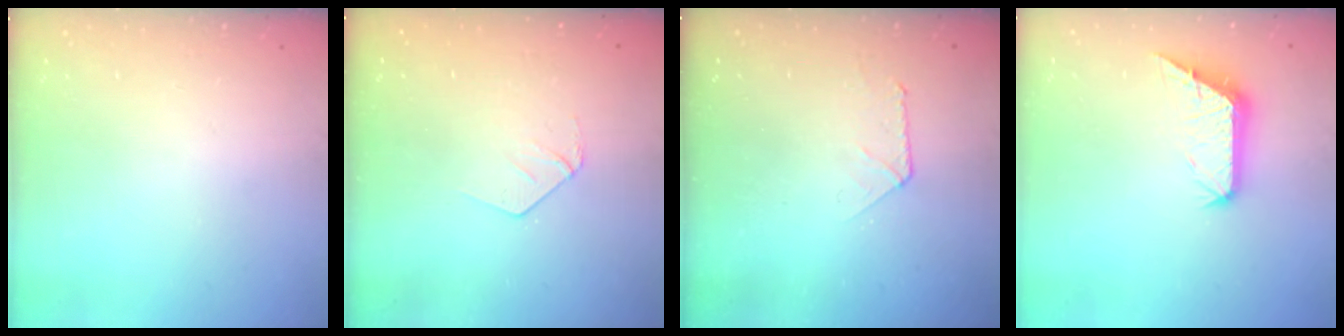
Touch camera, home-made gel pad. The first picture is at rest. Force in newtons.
{"total": 4.0, "press": 4.0, "slide": 0.3}
{"total": 4.5, "press": 4.5, "slide": 0.4}
{"total": 10.9, "press": 10.9, "slide": 0.3}